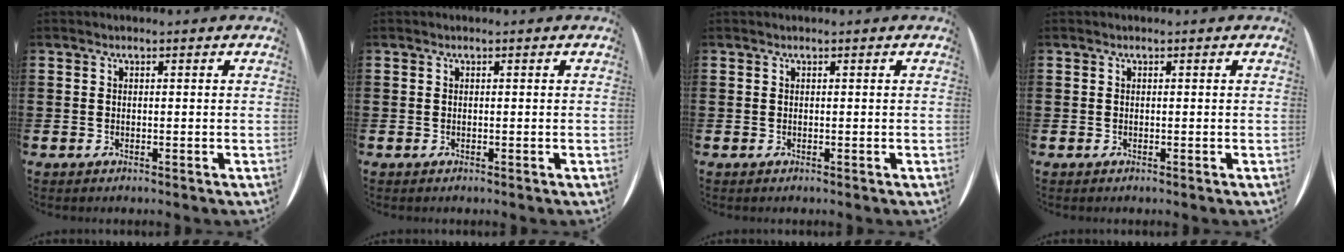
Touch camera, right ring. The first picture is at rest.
{"total": 0.0}
{"total": 0.0}
{"total": 0.0}